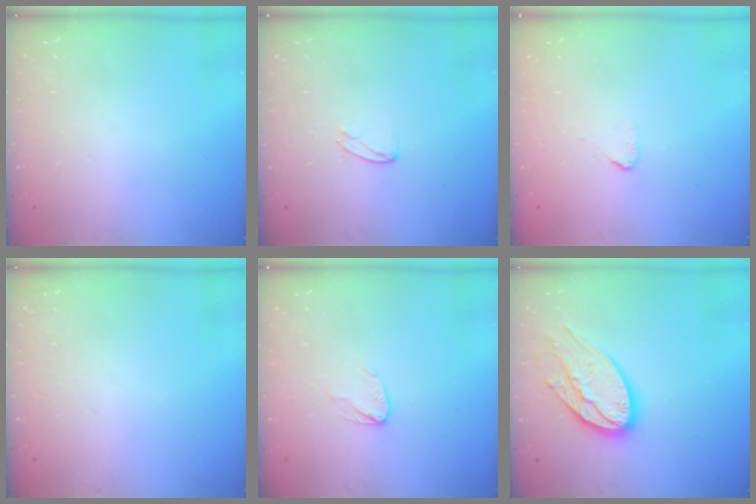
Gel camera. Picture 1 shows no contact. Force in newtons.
{"total": 3.7, "press": 3.7, "slide": 0.3}
{"total": 2.6, "press": 2.6, "slide": 0.2}
{"total": 0.0}
{"total": 3.3, "press": 3.3, "slide": 0.3}
{"total": 15.8, "press": 15.8, "slide": 1.2}